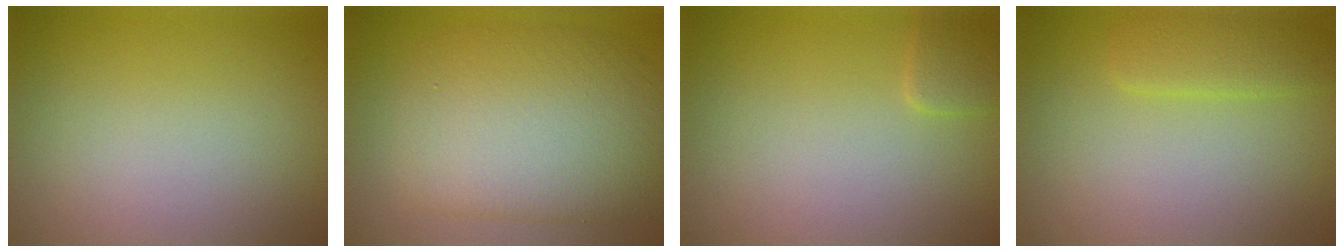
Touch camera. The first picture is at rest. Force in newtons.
{"total": 8.4, "press": 8.4, "slide": 0.2}
{"total": 1.3, "press": 1.3, "slide": 0.1}
{"total": 2.5, "press": 2.5, "slide": 0.1}